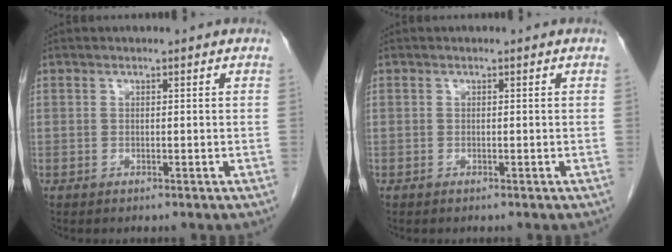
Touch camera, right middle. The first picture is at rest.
{"total": 0.0}